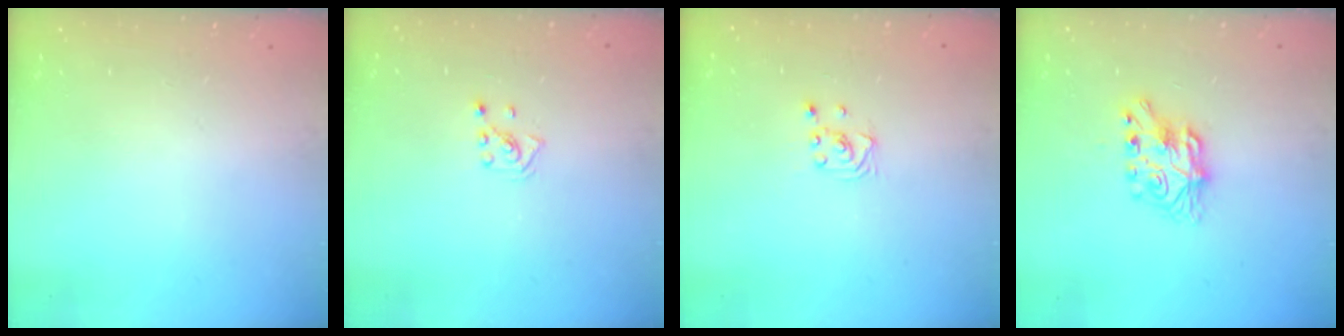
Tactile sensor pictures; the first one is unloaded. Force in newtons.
{"total": 2.6, "press": 2.6, "slide": 0.5}
{"total": 2.0, "press": 2.0, "slide": 0.1}
{"total": 7.7, "press": 7.7, "slide": 0.7}